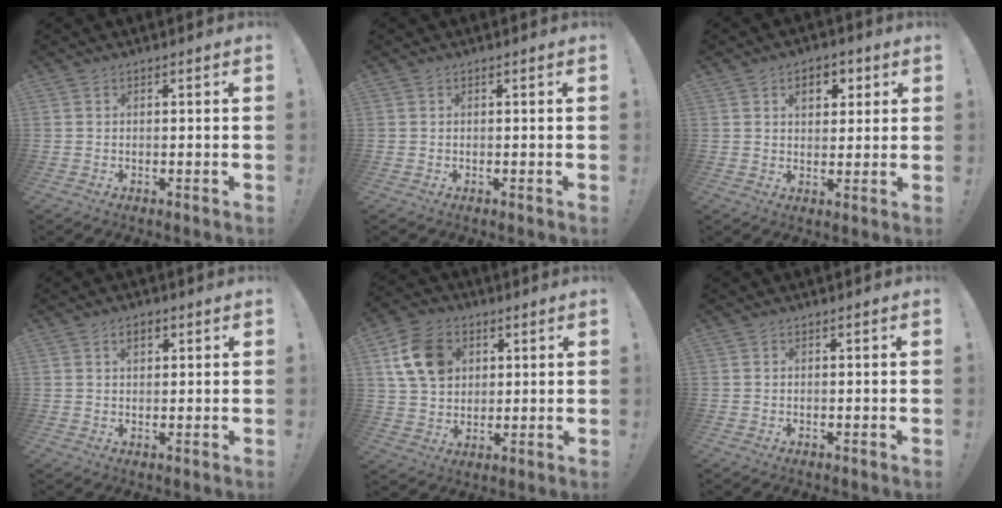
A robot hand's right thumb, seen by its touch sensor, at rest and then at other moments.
{"total": 0.0}
{"total": 6.8, "force": [2.6, 4.8, 4.1], "torque": [-0.049, -0.001, 0.042]}
{"total": 3.0, "force": [1.3, 1.8, 2.0], "torque": [-0.024, -0.001, 0.020]}
{"total": 14.0, "force": [4.9, 11.0, 7.2], "torque": [-0.109, -0.004, 0.103]}
{"total": 0.0}